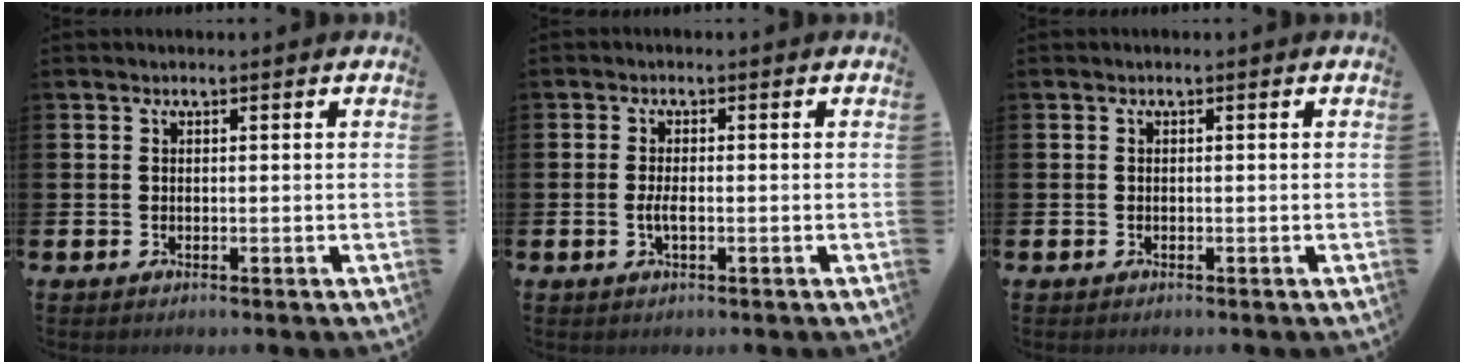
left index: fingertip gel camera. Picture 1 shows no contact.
{"total": 1.8, "force": [-0.3, 0.6, 1.7], "torque": [-0.032, 0.001, -0.006]}
{"total": 0.0}